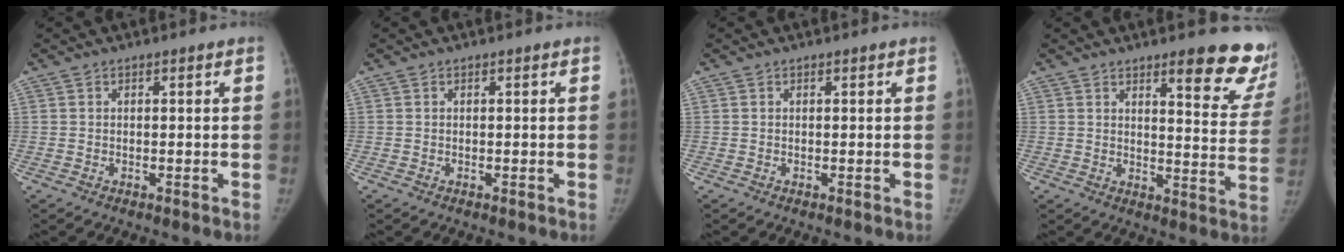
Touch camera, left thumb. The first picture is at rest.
{"total": 0.0}
{"total": 0.0}
{"total": 14.8, "force": [10.7, 3.6, 9.6], "torque": [-0.073, -0.075, 0.121]}